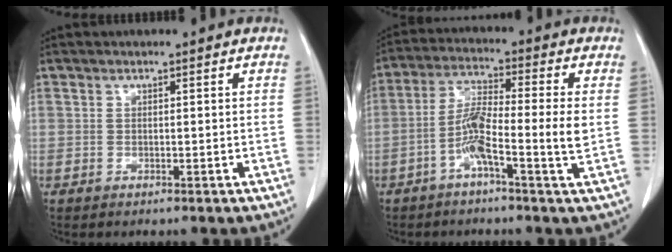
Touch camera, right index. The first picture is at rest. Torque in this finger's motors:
{"motor_torque": [0.45, -0.10, 0.35, 0.11]}